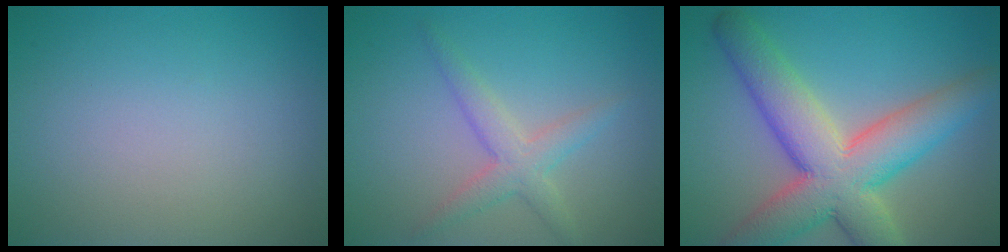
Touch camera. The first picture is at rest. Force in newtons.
{"total": 2.8, "press": 2.8, "slide": 0.1}
{"total": 9.8, "press": 9.8, "slide": 0.7}